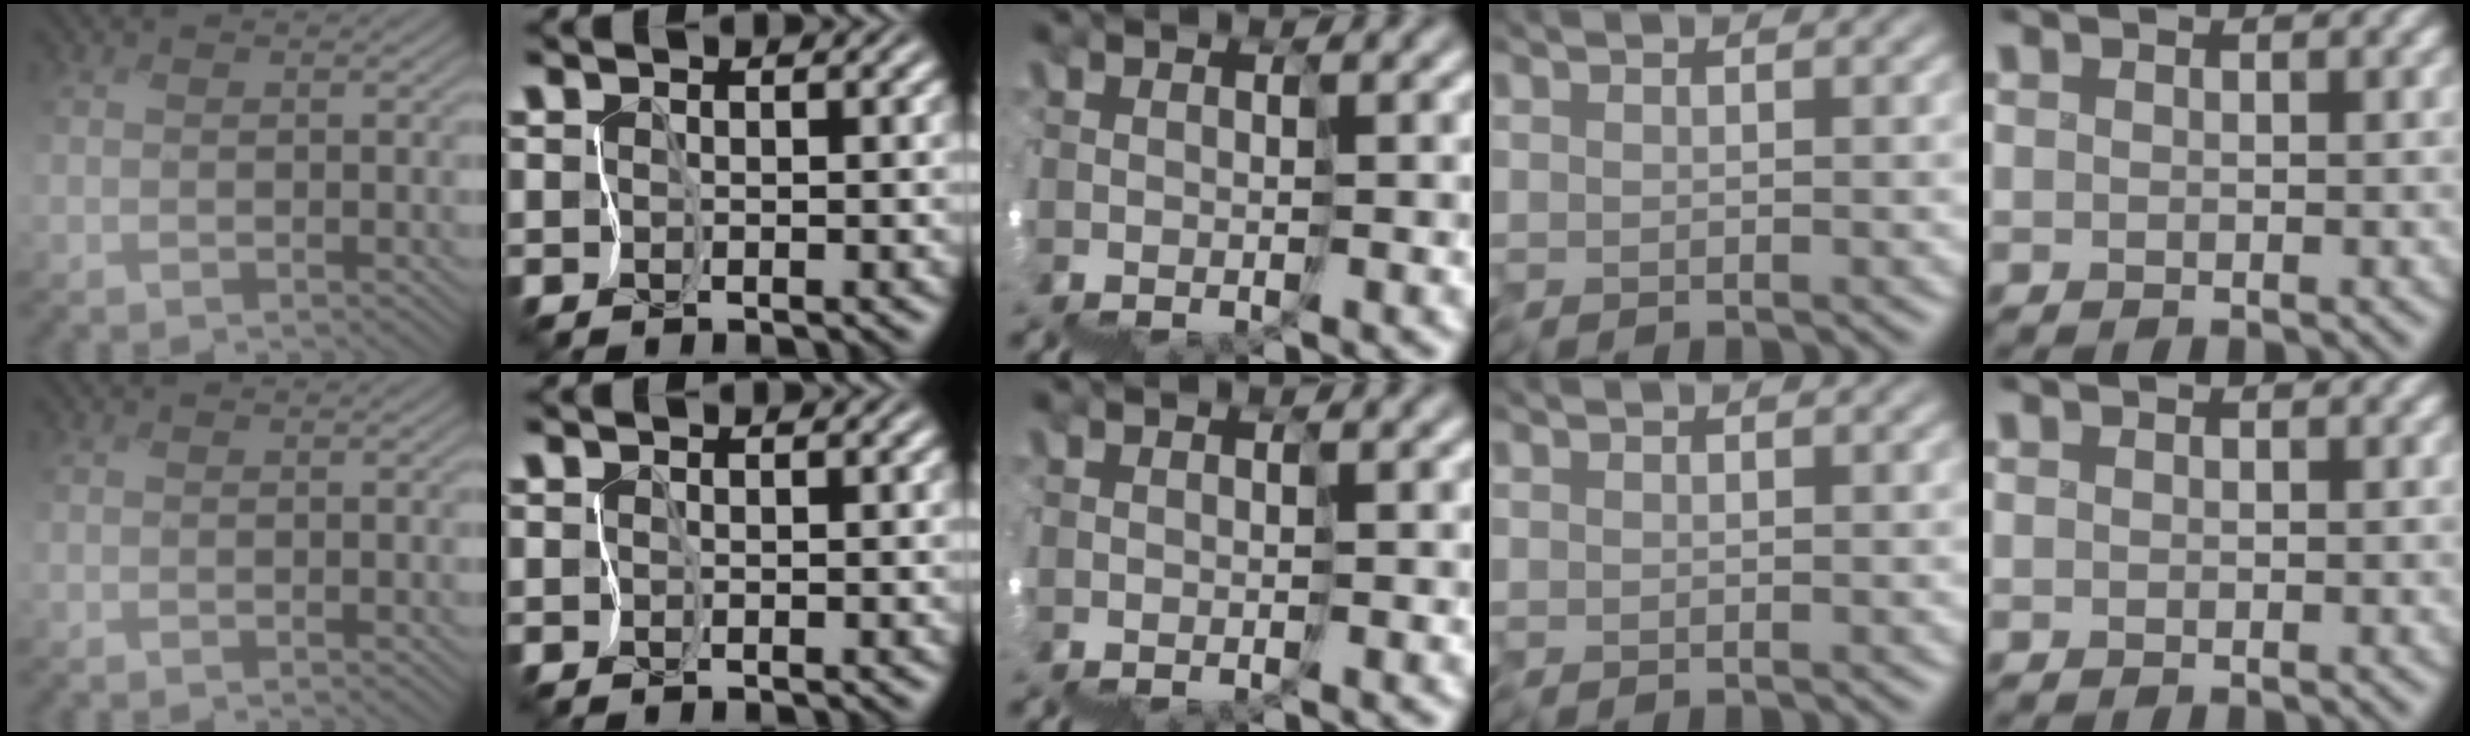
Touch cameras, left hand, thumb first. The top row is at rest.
{}